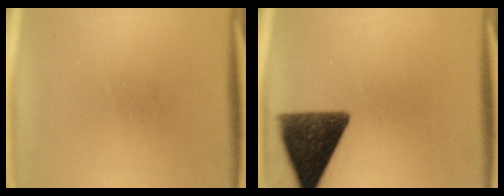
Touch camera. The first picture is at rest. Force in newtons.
{"total": 12.3}